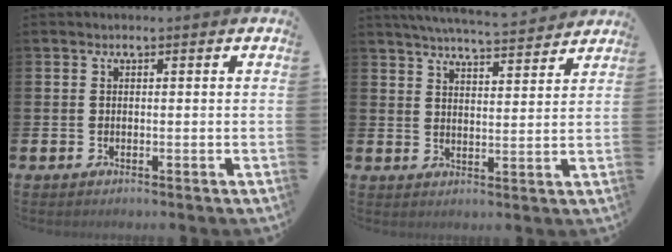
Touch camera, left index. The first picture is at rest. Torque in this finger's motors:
{"motor_torque": [0.97, -1.17, 0.62, 0.16]}